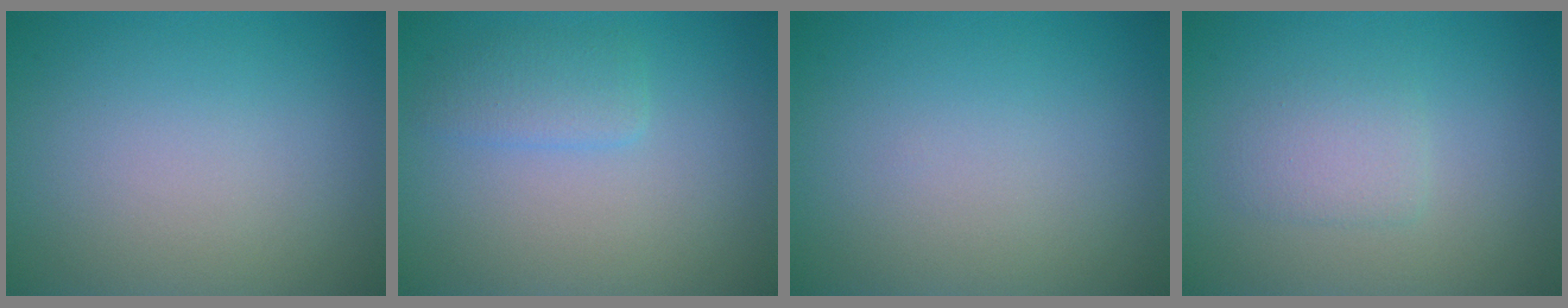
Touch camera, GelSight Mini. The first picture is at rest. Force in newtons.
{"total": 1.9, "press": 1.9, "slide": 0.1}
{"total": 0.0}
{"total": 1.7, "press": 1.7, "slide": 0.3}